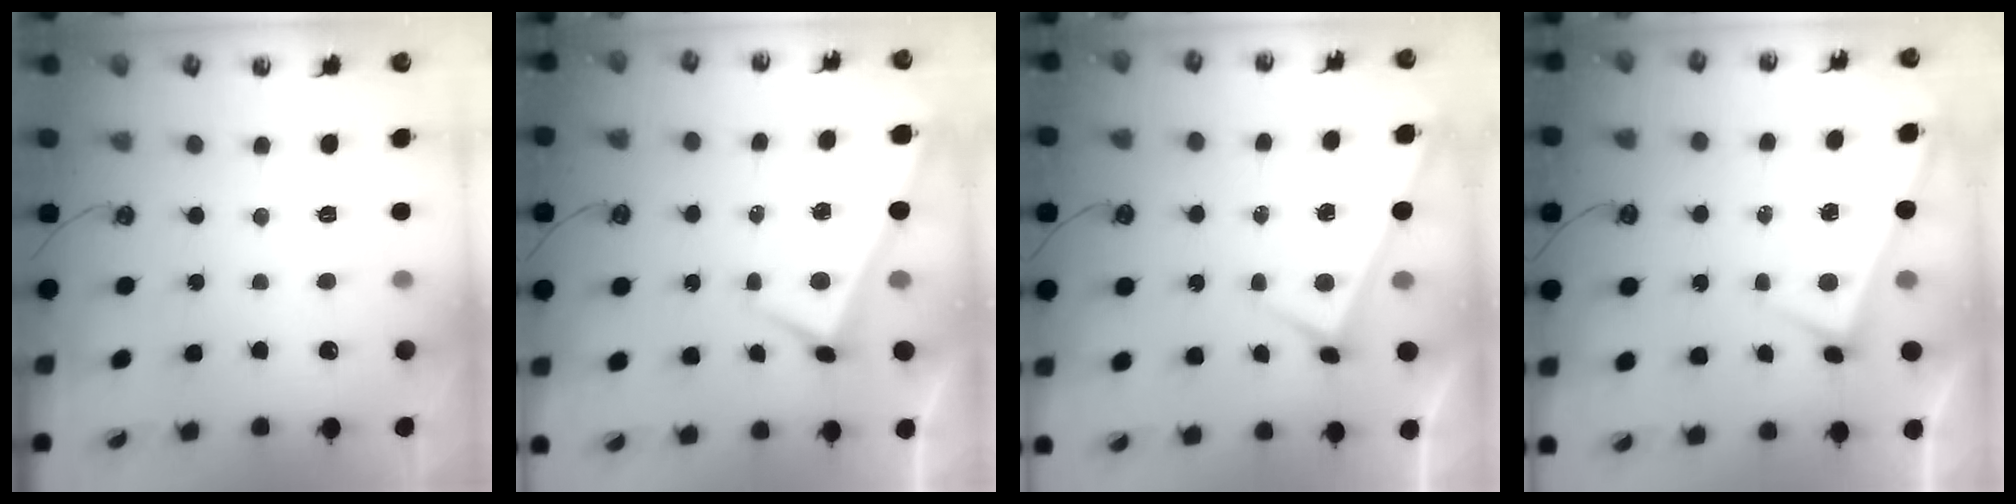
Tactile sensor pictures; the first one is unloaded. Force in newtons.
{"total": 2.3, "press": 2.2, "slide": 0.2}
{"total": 3.2, "press": 3.2, "slide": 0.3}
{"total": 3.0, "press": 3.0, "slide": 0.2}